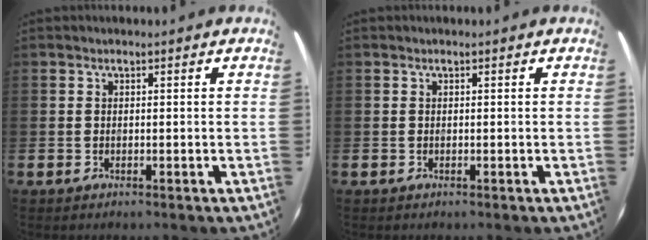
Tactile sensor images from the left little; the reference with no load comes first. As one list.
[{"total": 0.0}]